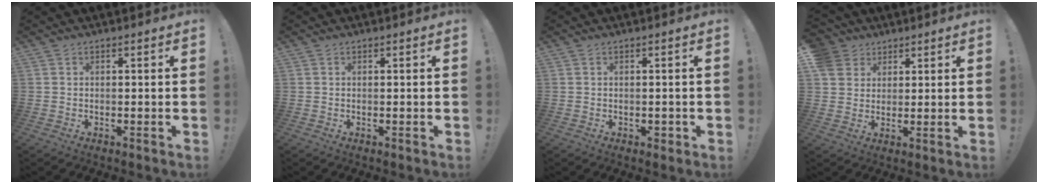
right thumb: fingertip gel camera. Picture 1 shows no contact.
{"total": 0.0}
{"total": 1.1, "force": [-0.3, 0.9, 0.6], "torque": [-0.004, 0.002, -0.006]}
{"total": 6.4, "force": [3.6, 5.2, 1.1], "torque": [-0.025, -0.021, 0.073]}